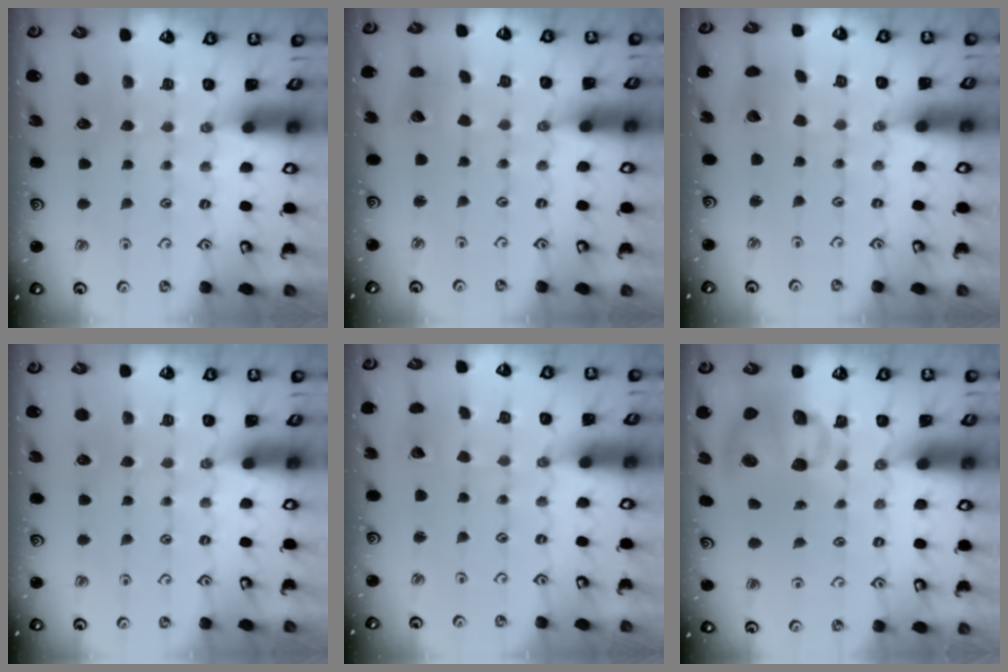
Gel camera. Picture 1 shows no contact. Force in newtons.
{"total": 3.0, "press": 2.9, "slide": 0.4}
{"total": 2.1, "press": 2.1, "slide": 0.3}
{"total": 0.0}
{"total": 1.9, "press": 1.9, "slide": 0.0}
{"total": 10.8, "press": 10.6, "slide": 1.5}